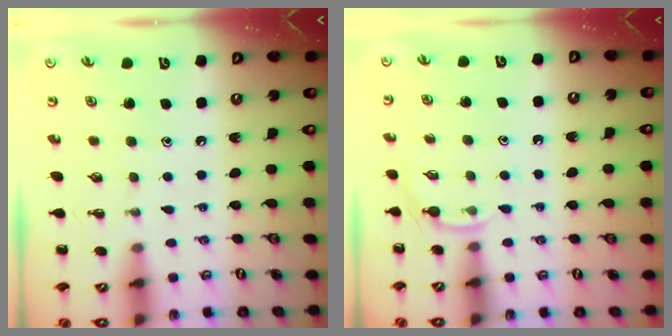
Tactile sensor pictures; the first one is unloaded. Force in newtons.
{"total": 4.8, "press": 4.6, "slide": 1.4}